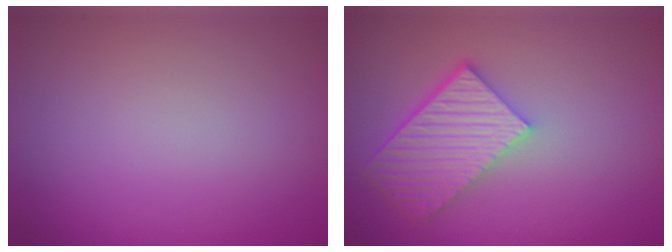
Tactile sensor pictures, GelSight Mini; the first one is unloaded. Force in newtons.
{"total": 5.7, "press": 4.3, "slide": 3.8}